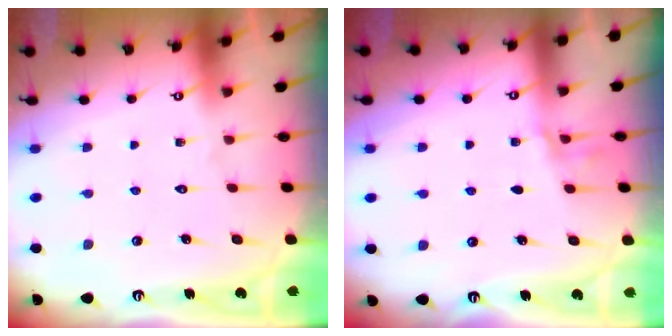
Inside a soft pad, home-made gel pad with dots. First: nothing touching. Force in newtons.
{"total": 1.3, "press": 1.2, "slide": 0.3}